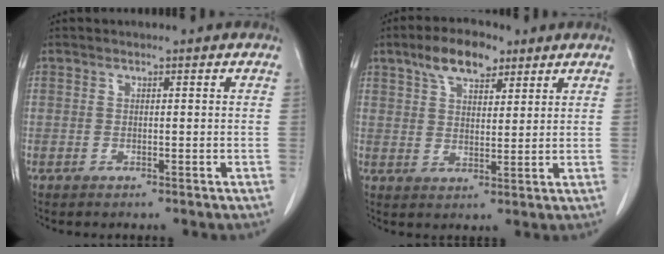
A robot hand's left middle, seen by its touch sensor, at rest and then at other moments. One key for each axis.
{"total": 7.6, "fx": 4.9, "fy": 3.2, "fz": 4.8, "tx": -0.087, "ty": 0.016, "tz": 0.088}